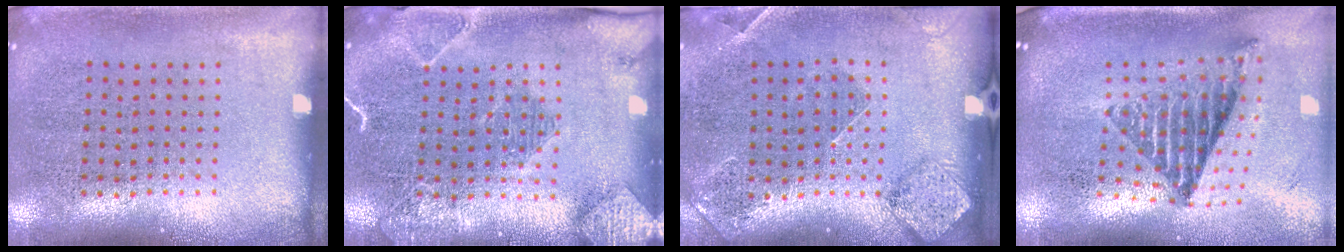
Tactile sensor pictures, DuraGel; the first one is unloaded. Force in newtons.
{"total": 2.0, "press": 2.0, "slide": 0.4}
{"total": 1.5, "press": 1.4, "slide": 0.6}
{"total": 1.5, "press": 1.3, "slide": 0.9}